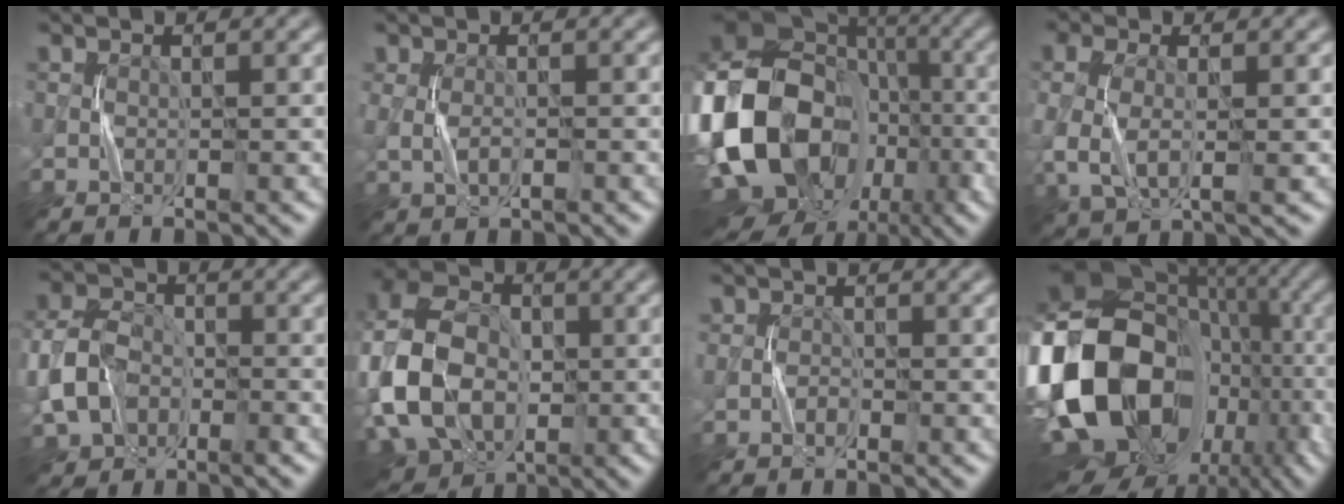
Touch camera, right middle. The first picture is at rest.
{"total": 1.4, "force": [0.0, 0.9, 1.0], "torque": [-0.026, -0.002, 0.000]}
{"total": 20.7, "force": [-5.8, 15.6, 12.4], "torque": [-0.232, 0.006, -0.107]}
{"total": 4.8, "force": [0.1, 2.9, 3.8], "torque": [-0.096, 0.001, -0.002]}
{"total": 6.3, "force": [-1.9, 4.8, 3.5], "torque": [-0.078, 0.001, -0.046]}
{"total": 14.2, "force": [-2.4, 10.2, 9.5], "torque": [-0.205, 0.003, -0.058]}
{"total": 0.8, "force": [-0.4, 0.7, 0.2], "torque": [0.000, 0.005, -0.011]}
{"total": 19.6, "force": [-4.6, 13.9, 13.0], "torque": [-0.262, -0.005, -0.082]}